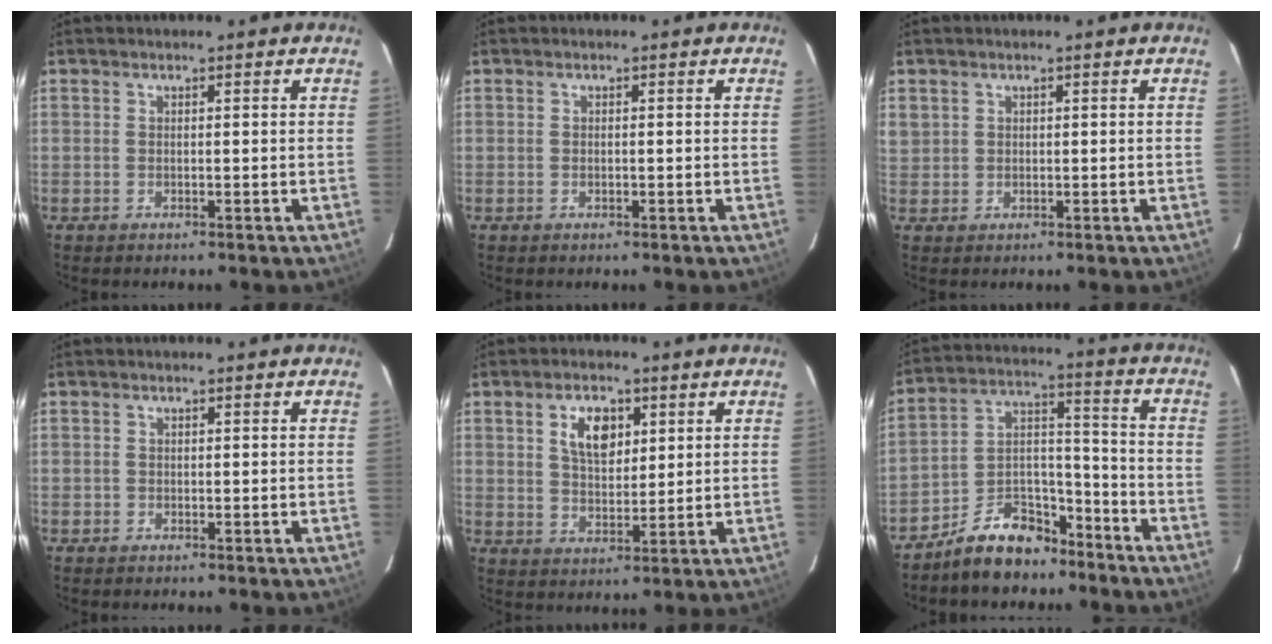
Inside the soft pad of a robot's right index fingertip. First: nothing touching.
{"total": 0.6, "force": [-0.2, 0.4, 0.4], "torque": [-0.006, 0.000, -0.002]}
{"total": 2.8, "force": [1.0, 2.5, 0.6], "torque": [-0.004, 0.005, 0.023]}
{"total": 0.6, "force": [-0.4, 0.4, 0.0], "torque": [0.000, 0.001, -0.009]}
{"total": 7.0, "force": [2.8, 4.0, 5.1], "torque": [-0.088, 0.010, 0.054]}
{"total": 12.0, "force": [-9.1, 6.1, 4.9], "torque": [-0.094, 0.056, -0.146]}